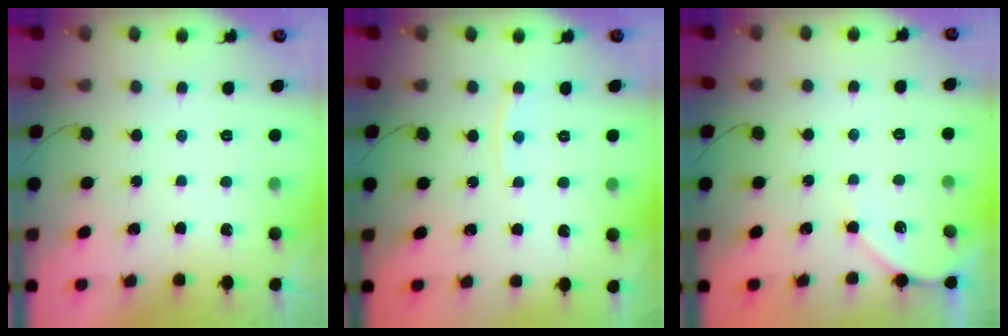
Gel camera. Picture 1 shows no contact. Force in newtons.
{"total": 3.4, "press": 3.3, "slide": 0.4}
{"total": 5.2, "press": 5.1, "slide": 0.6}